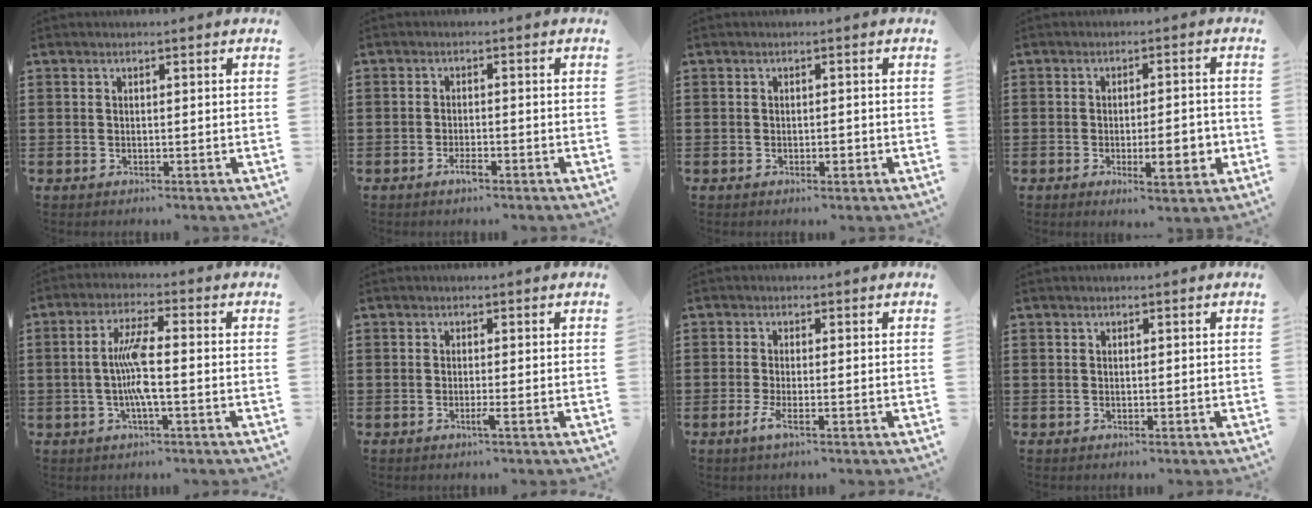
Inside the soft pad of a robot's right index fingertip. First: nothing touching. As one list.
[{"total": 2.2, "force": [-1.4, 0.5, 1.6], "torque": [-0.036, -0.005, -0.027]}, {"total": 1.3, "force": [-0.6, 0.5, 1.1], "torque": [-0.020, 0.000, -0.011]}, {"total": 7.2, "force": [-1.8, 2.1, 6.6], "torque": [-0.087, -0.008, -0.028]}, {"total": 6.4, "force": [-0.9, 1.0, 6.2], "torque": [-0.127, -0.002, -0.024]}, {"total": 1.5, "force": [-0.8, -0.3, 1.3], "torque": [-0.021, -0.008, -0.014]}, {"total": 2.9, "force": [-1.1, 0.4, 2.6], "torque": [-0.066, -0.014, -0.026]}, {"total": 0.0}]